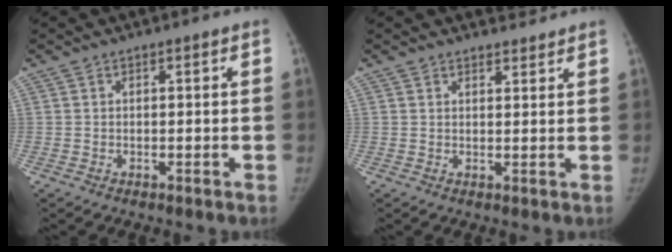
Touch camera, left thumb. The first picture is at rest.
{"total": 2.6, "force": [2.5, 0.8, 0.3], "torque": [0.013, -0.015, 0.032]}